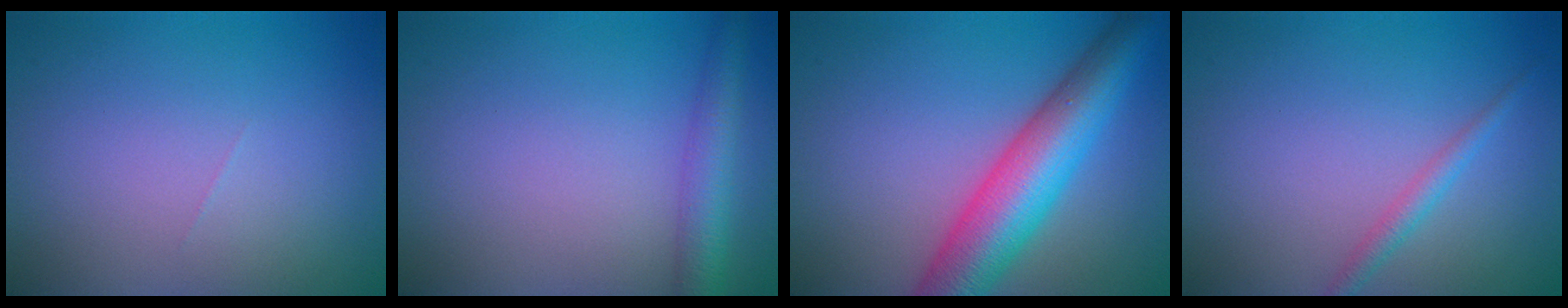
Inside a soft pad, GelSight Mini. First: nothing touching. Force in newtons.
{"total": 3.6, "press": 3.6, "slide": 0.1}
{"total": 9.2, "press": 9.2, "slide": 0.2}
{"total": 1.6, "press": 1.6, "slide": 0.0}